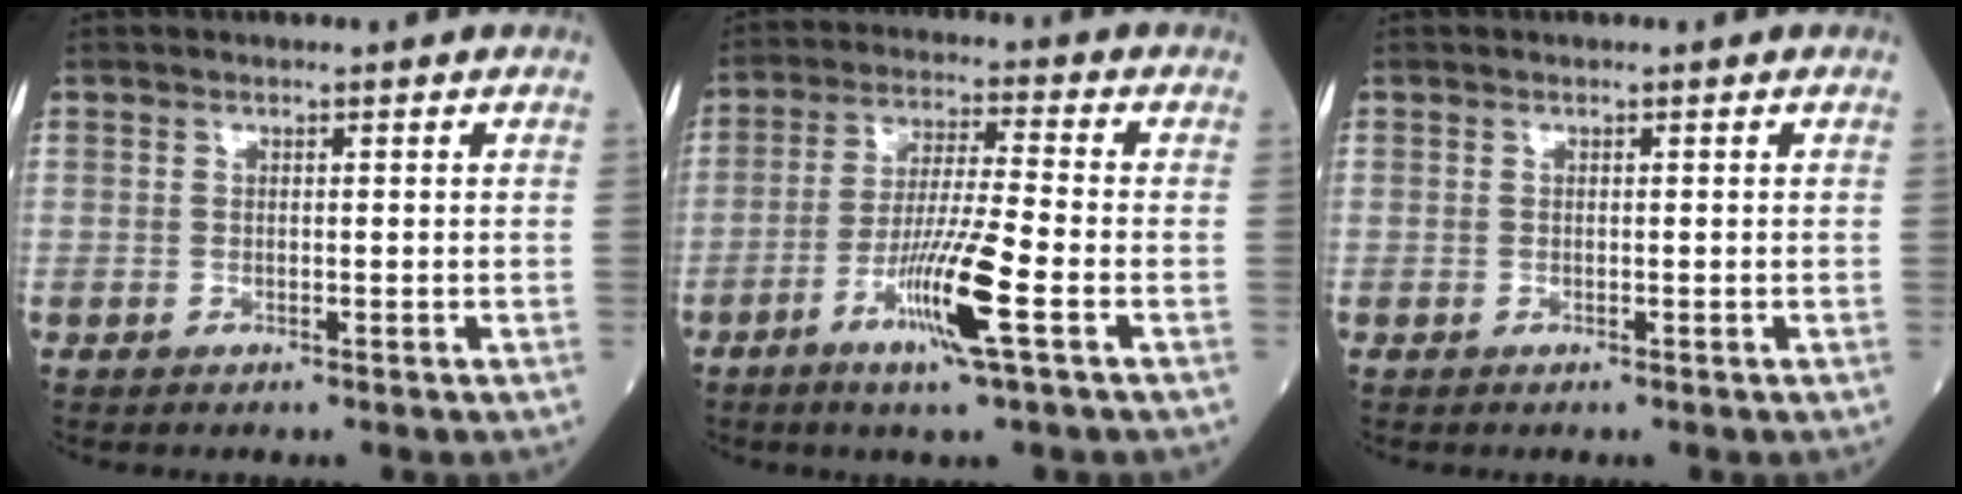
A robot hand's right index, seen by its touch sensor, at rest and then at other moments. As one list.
[{"total": 10.3, "force": [-4.4, -0.5, 9.3], "torque": [-0.179, -0.014, -0.085]}, {"total": 0.0}]